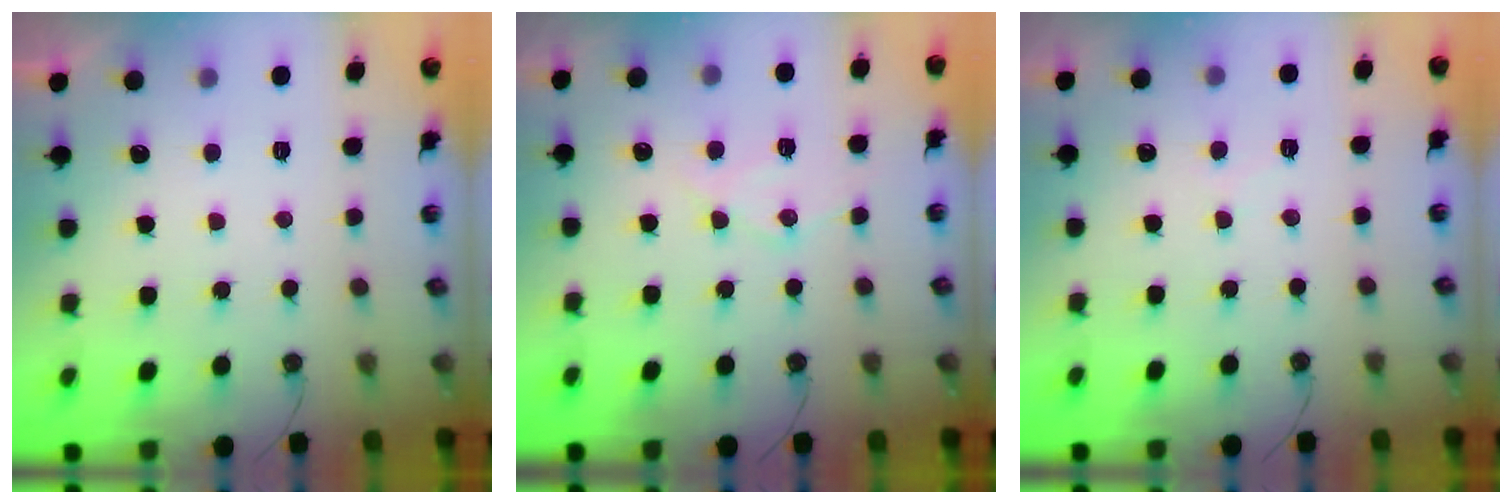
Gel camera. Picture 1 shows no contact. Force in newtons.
{"total": 10.7, "press": 10.7, "slide": 1.1}
{"total": 4.0, "press": 4.0, "slide": 0.6}